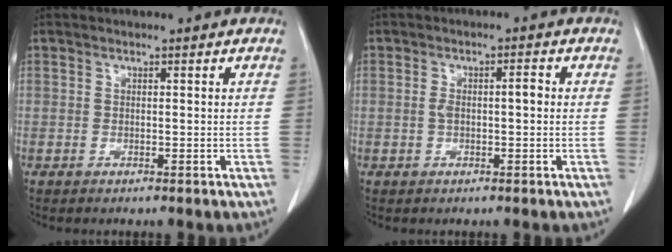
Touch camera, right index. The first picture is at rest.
{"total": 2.9, "force": [-0.1, 0.9, 2.7], "torque": [-0.057, 0.013, 0.004]}